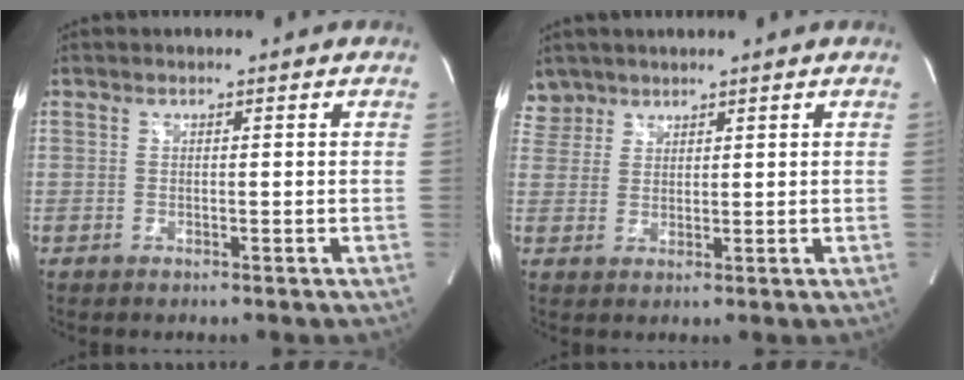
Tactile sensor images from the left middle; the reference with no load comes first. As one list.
[{"total": 3.4, "force": [2.8, 1.8, -0.5], "torque": [0.015, 0.008, 0.056]}]